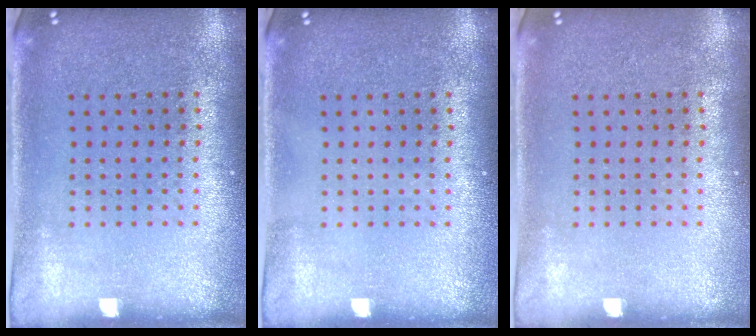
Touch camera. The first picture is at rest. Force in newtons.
{"total": 0.0}
{"total": 0.0}